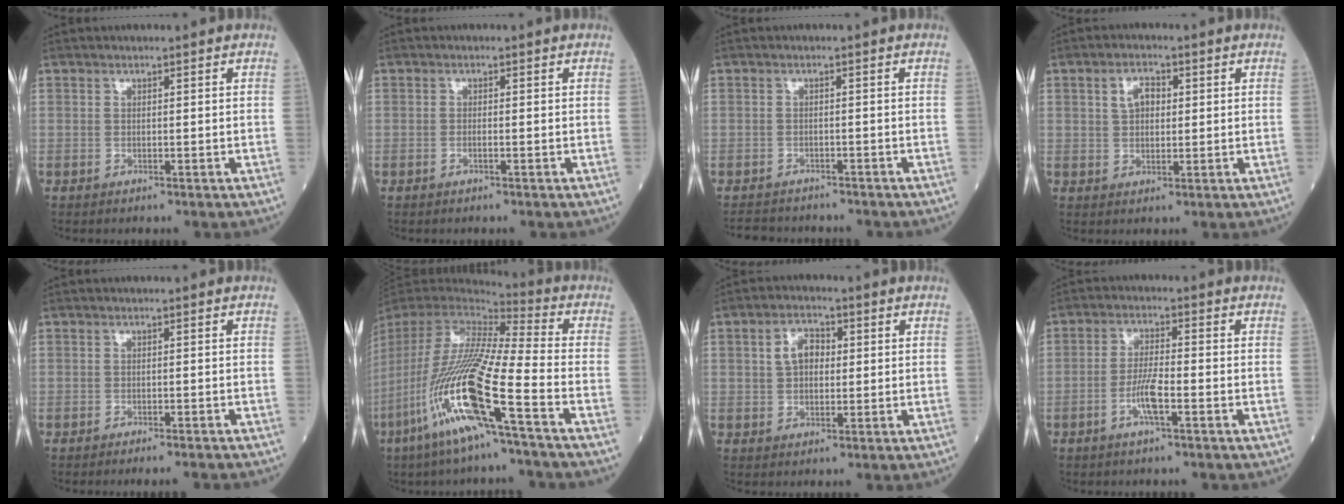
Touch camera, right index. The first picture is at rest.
{"total": 1.0, "force": [-0.4, 0.0, 0.9], "torque": [-0.019, 0.000, -0.009]}
{"total": 6.3, "force": [-5.9, 1.9, 1.3], "torque": [-0.017, -0.006, -0.085]}
{"total": 3.7, "force": [1.0, 2.3, 2.7], "torque": [-0.046, 0.008, 0.018]}
{"total": 4.2, "force": [-3.9, -0.1, 1.6], "torque": [-0.014, -0.008, -0.053]}
{"total": 20.4, "force": [-8.9, 0.6, 18.4], "torque": [-0.407, -0.048, -0.182]}
{"total": 4.5, "force": [0.8, 3.0, 3.2], "torque": [-0.059, 0.013, 0.013]}
{"total": 6.3, "force": [-2.5, 0.8, 5.7], "torque": [-0.113, -0.001, -0.051]}